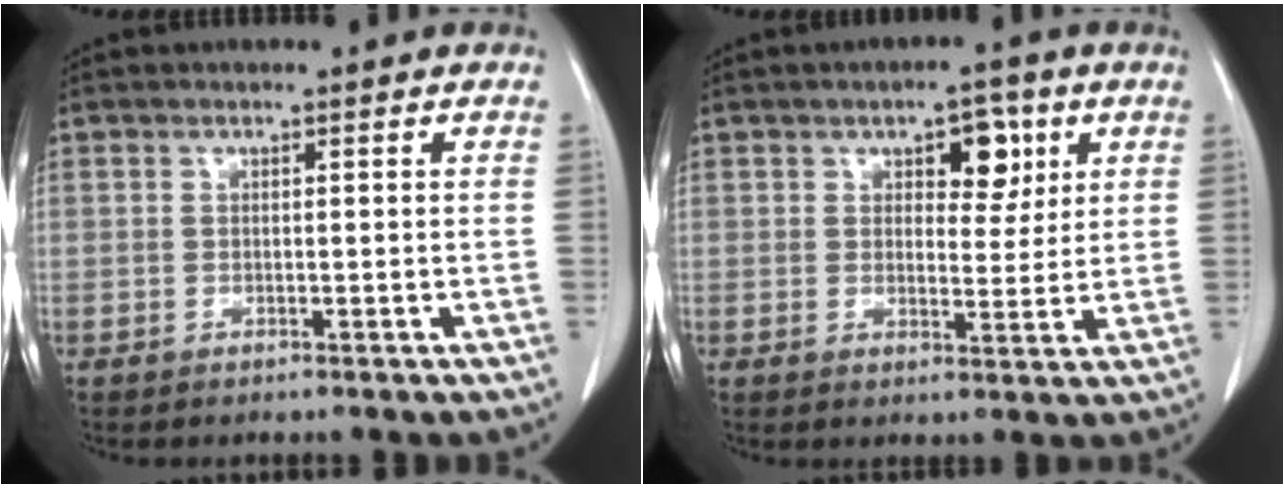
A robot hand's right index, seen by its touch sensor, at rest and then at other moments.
{"total": 5.7, "force": [2.5, 2.8, 4.2], "torque": [-0.052, 0.006, 0.036]}